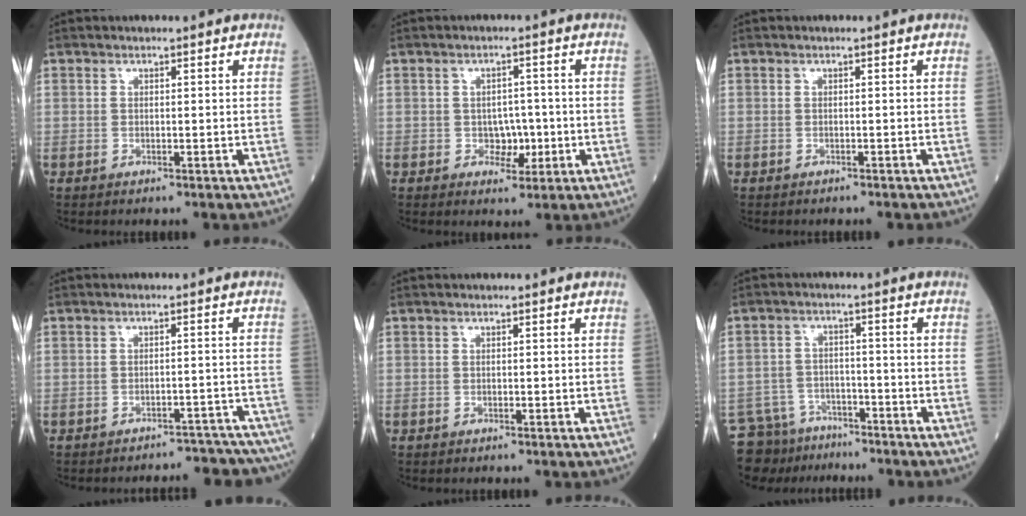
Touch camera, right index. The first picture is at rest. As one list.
[{"total": 3.7, "force": [-0.8, 2.5, 2.6], "torque": [-0.027, 0.005, -0.009]}, {"total": 1.1, "force": [-1.0, 0.1, 0.4], "torque": [-0.011, -0.003, -0.012]}, {"total": 11.0, "force": [-10.6, 2.6, 1.5], "torque": [-0.005, 0.016, -0.112]}, {"total": 0.0}, {"total": 8.9, "force": [-7.6, 4.5, 0.5], "torque": [-0.021, 0.017, -0.120]}]